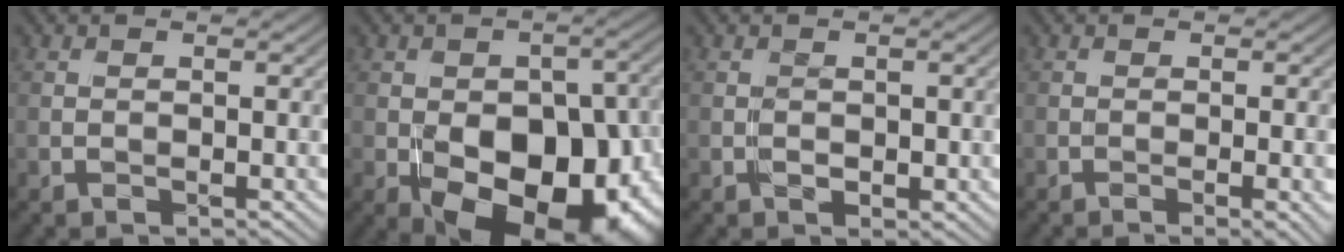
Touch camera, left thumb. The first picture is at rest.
{"total": 15.7, "force": [-5.3, 9.6, 11.2], "torque": [-0.135, -0.023, -0.069]}
{"total": 0.6, "force": [0.2, 0.6, -0.1], "torque": [0.004, -0.005, 0.008]}
{"total": 3.6, "force": [-1.5, 0.6, 3.2], "torque": [-0.043, -0.008, -0.012]}